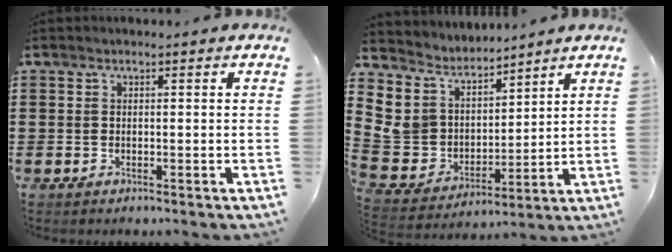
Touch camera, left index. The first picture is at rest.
{"total": 7.2, "force": [4.1, 5.9, 1.0], "torque": [-0.080, -0.035, 0.076]}